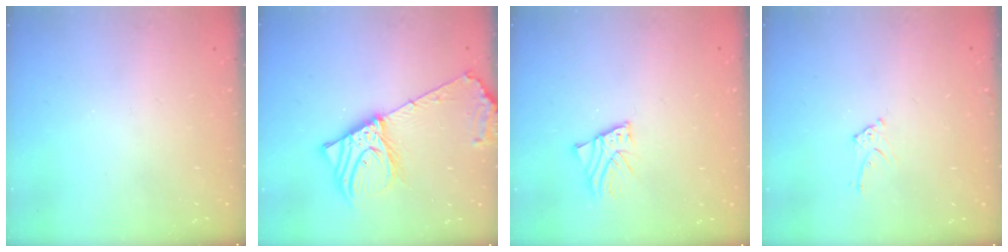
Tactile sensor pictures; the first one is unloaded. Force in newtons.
{"total": 14.1, "press": 13.9, "slide": 2.5}
{"total": 2.5, "press": 2.5, "slide": 0.1}
{"total": 6.4, "press": 6.4, "slide": 0.5}